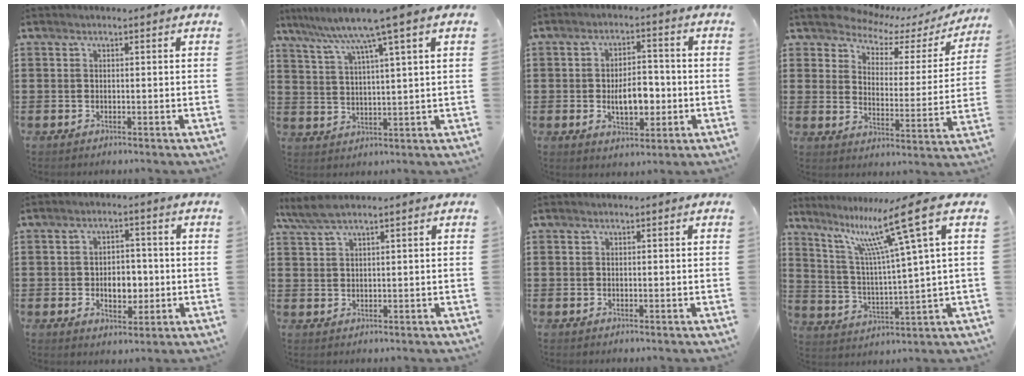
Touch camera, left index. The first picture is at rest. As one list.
[{"total": 7.2, "force": [5.0, -0.5, 5.1], "torque": [-0.119, -0.026, 0.078]}, {"total": 6.9, "force": [-1.2, 3.6, 5.7], "torque": [-0.077, 0.000, -0.027]}, {"total": 5.7, "force": [5.3, 1.5, 1.4], "torque": [-0.059, -0.033, 0.089]}, {"total": 5.5, "force": [-0.8, 3.6, 4.1], "torque": [-0.065, 0.003, -0.022]}, {"total": 3.6, "force": [2.5, 0.3, 2.5], "torque": [-0.053, 0.003, 0.048]}, {"total": 0.0}, {"total": 13.1, "force": [7.6, -0.1, 10.7], "torque": [-0.207, -0.029, 0.113]}]